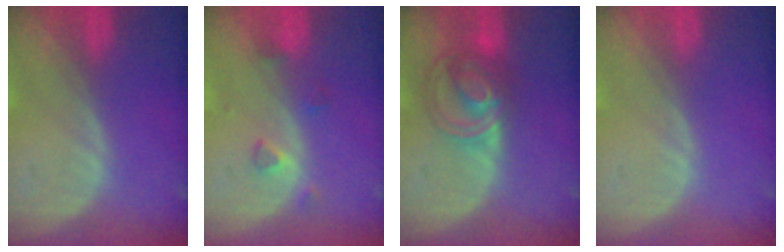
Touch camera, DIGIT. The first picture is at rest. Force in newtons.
{"total": 2.5, "press": 2.3, "slide": 0.9}
{"total": 7.0, "press": 6.5, "slide": 2.6}
{"total": 0.0}